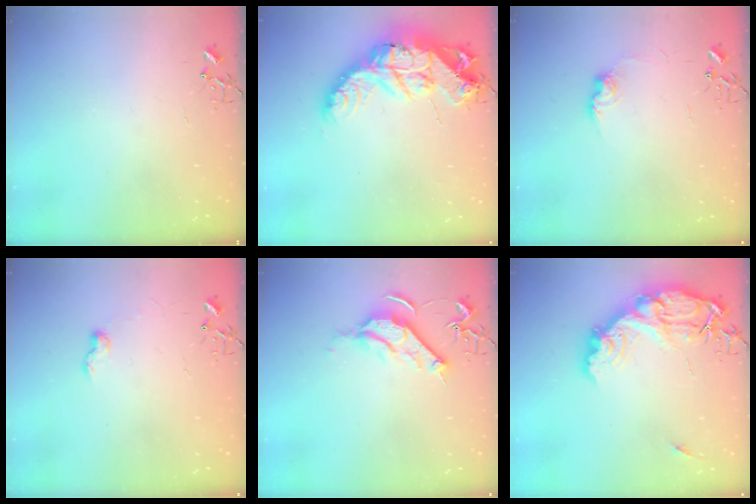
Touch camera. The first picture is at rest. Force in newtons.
{"total": 21.4, "press": 21.3, "slide": 1.7}
{"total": 8.4, "press": 8.4, "slide": 0.1}
{"total": 6.2, "press": 6.1, "slide": 0.7}
{"total": 10.1, "press": 10.0, "slide": 1.1}
{"total": 17.9, "press": 17.8, "slide": 1.1}